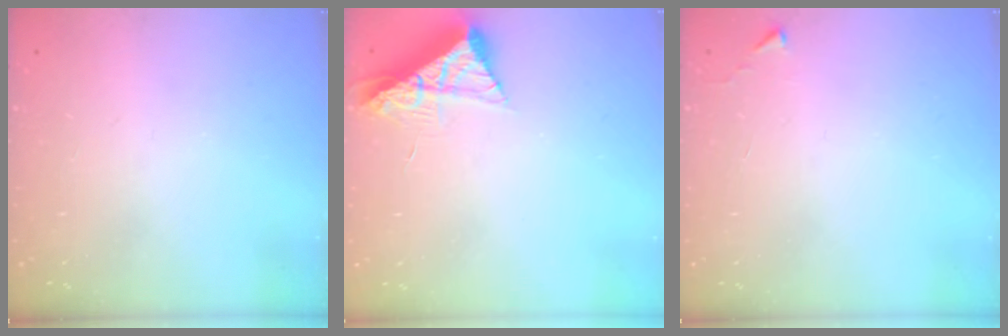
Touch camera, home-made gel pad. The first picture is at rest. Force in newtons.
{"total": 8.2, "press": 8.2, "slide": 0.3}
{"total": 2.7, "press": 2.6, "slide": 0.4}